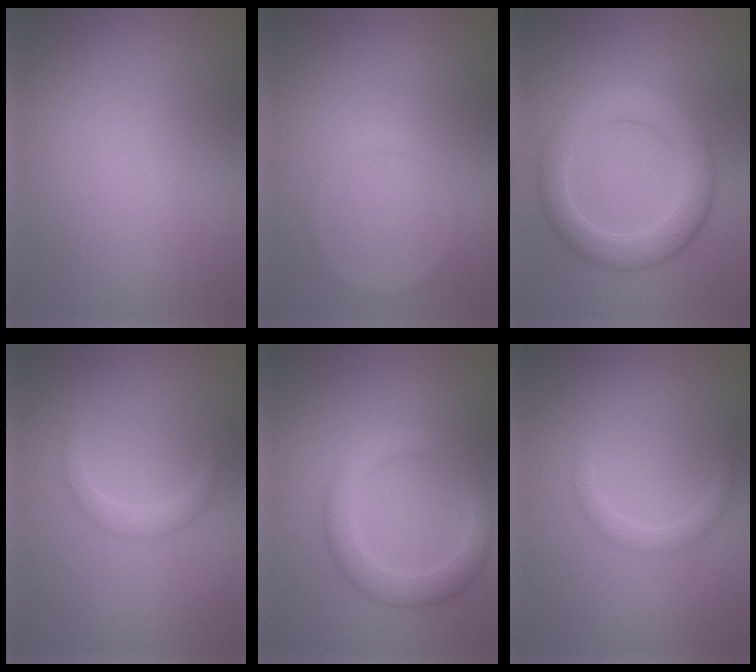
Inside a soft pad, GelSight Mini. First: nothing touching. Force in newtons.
{"total": 0.5, "press": 0.5, "slide": 0.1}
{"total": 4.9, "press": 4.9, "slide": 0.4}
{"total": 1.2, "press": 1.2, "slide": 0.0}
{"total": 3.5, "press": 3.5, "slide": 0.2}
{"total": 1.3, "press": 1.3, "slide": 0.0}